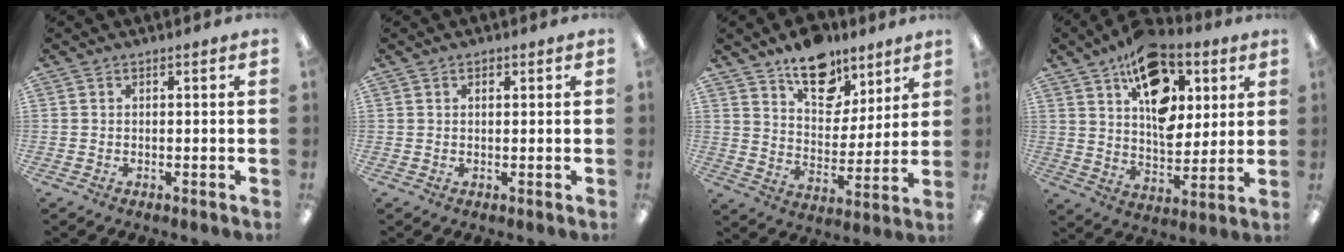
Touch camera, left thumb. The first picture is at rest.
{"total": 1.2, "force": [0.6, 0.7, 0.8], "torque": [-0.009, -0.001, 0.010]}
{"total": 14.3, "force": [10.4, 8.0, 5.9], "torque": [-0.081, -0.062, 0.188]}
{"total": 18.0, "force": [9.1, 11.0, 11.0], "torque": [-0.154, -0.042, 0.160]}